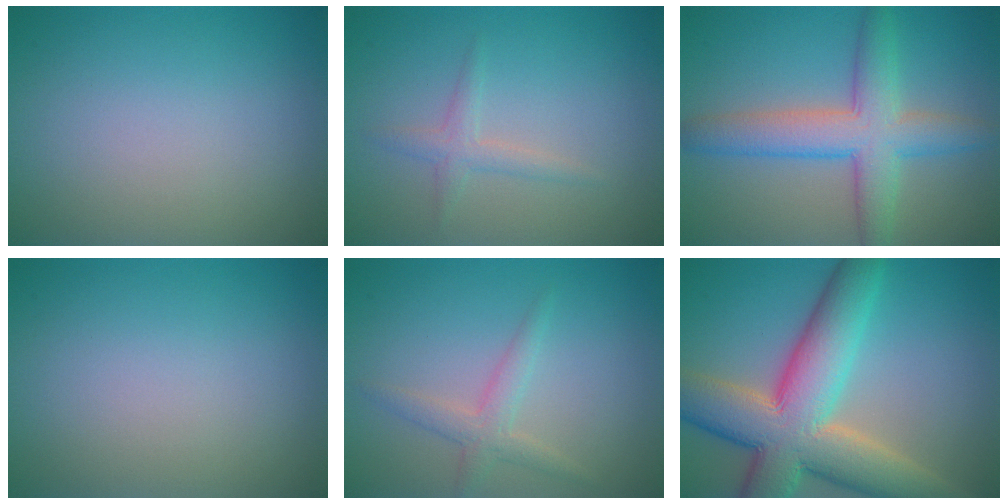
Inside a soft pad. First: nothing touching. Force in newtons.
{"total": 1.5, "press": 1.5, "slide": 0.0}
{"total": 6.1, "press": 6.1, "slide": 0.2}
{"total": 0.0}
{"total": 2.2, "press": 2.1, "slide": 0.1}
{"total": 11.8, "press": 11.7, "slide": 0.9}